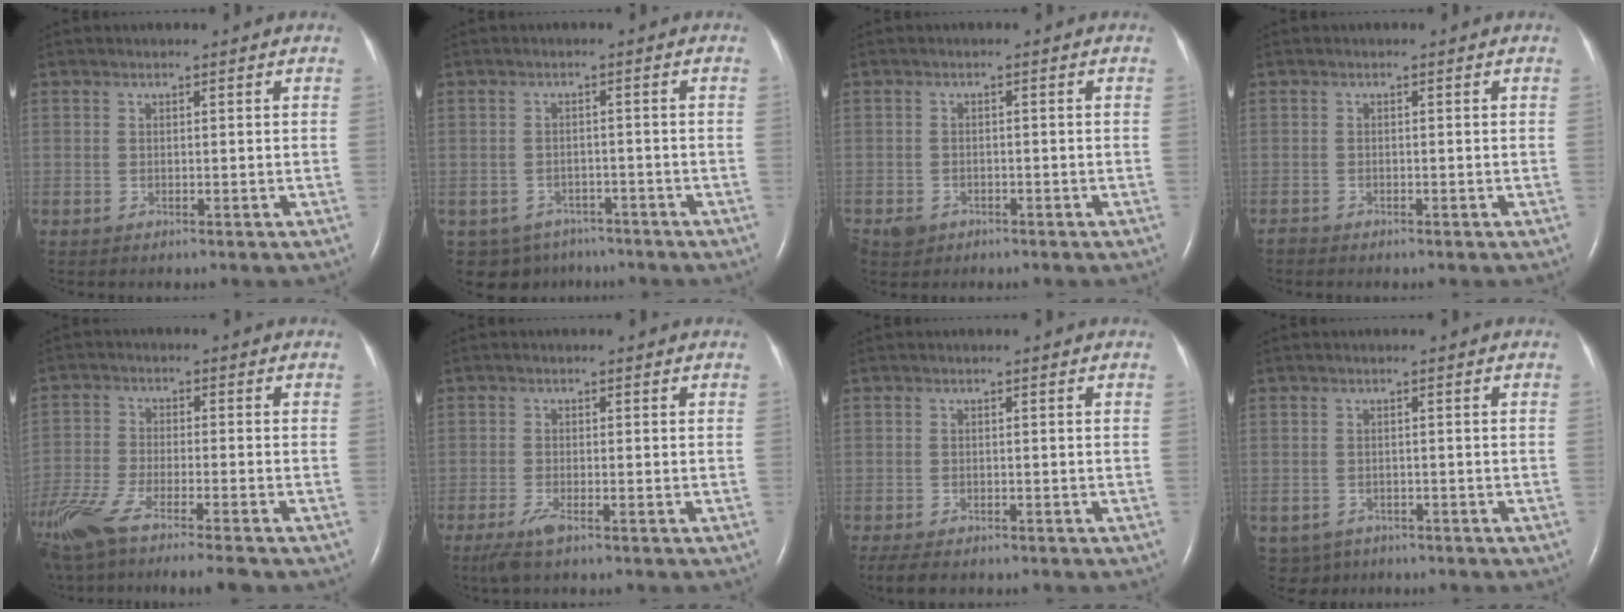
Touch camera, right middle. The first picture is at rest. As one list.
[{"total": 6.4, "force": [-4.7, 4.3, 0.6], "torque": [-0.010, 0.009, -0.059]}, {"total": 2.4, "force": [-1.4, 1.9, 0.5], "torque": [-0.012, 0.005, -0.020]}, {"total": 0.7, "force": [-0.7, 0.1, 0.0], "torque": [-0.004, -0.002, -0.015]}, {"total": 14.2, "force": [-11.3, 1.2, 8.6], "torque": [-0.181, -0.036, -0.196]}, {"total": 2.9, "force": [-1.9, 0.3, 2.2], "torque": [-0.056, -0.009, -0.039]}, {"total": 4.6, "force": [-3.5, 1.7, 2.3], "torque": [-0.041, -0.011, -0.050]}, {"total": 4.0, "force": [-2.7, 2.9, 0.3], "torque": [-0.004, 0.001, -0.038]}]